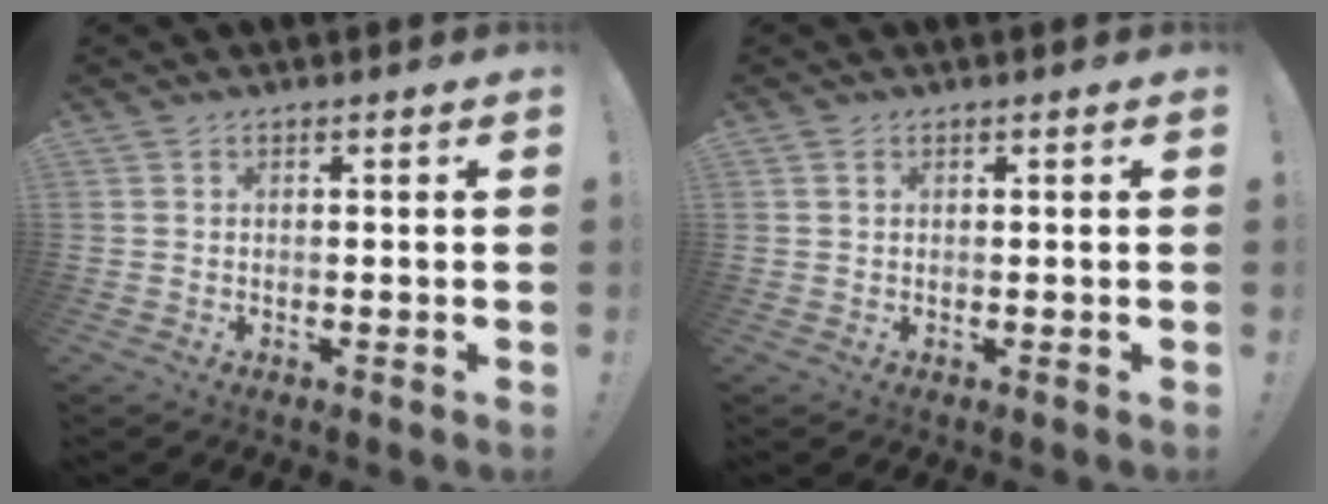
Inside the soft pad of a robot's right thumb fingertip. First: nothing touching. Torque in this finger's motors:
{"motor_torque": [-0.09, 0.00, -0.08, -0.22, 0.02]}